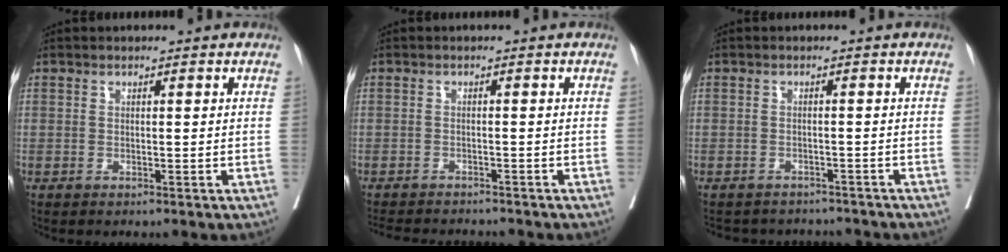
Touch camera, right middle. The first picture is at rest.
{"total": 8.3, "force": [-7.9, 1.3, 2.4], "torque": [-0.032, -0.005, -0.108]}
{"total": 6.4, "force": [-6.1, 1.7, 0.5], "torque": [-0.004, 0.007, -0.071]}